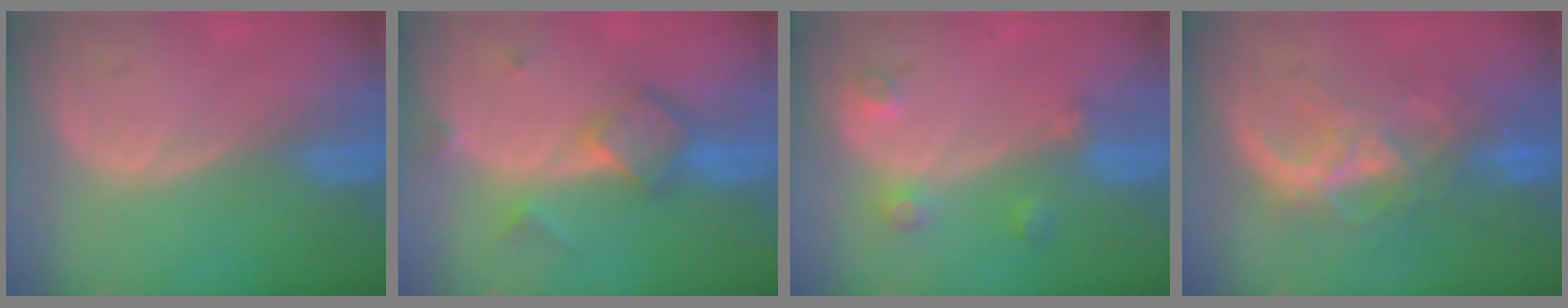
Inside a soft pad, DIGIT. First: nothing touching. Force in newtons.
{"total": 5.7, "press": 5.4, "slide": 1.7}
{"total": 3.6, "press": 3.3, "slide": 1.5}
{"total": 7.9, "press": 7.6, "slide": 2.3}